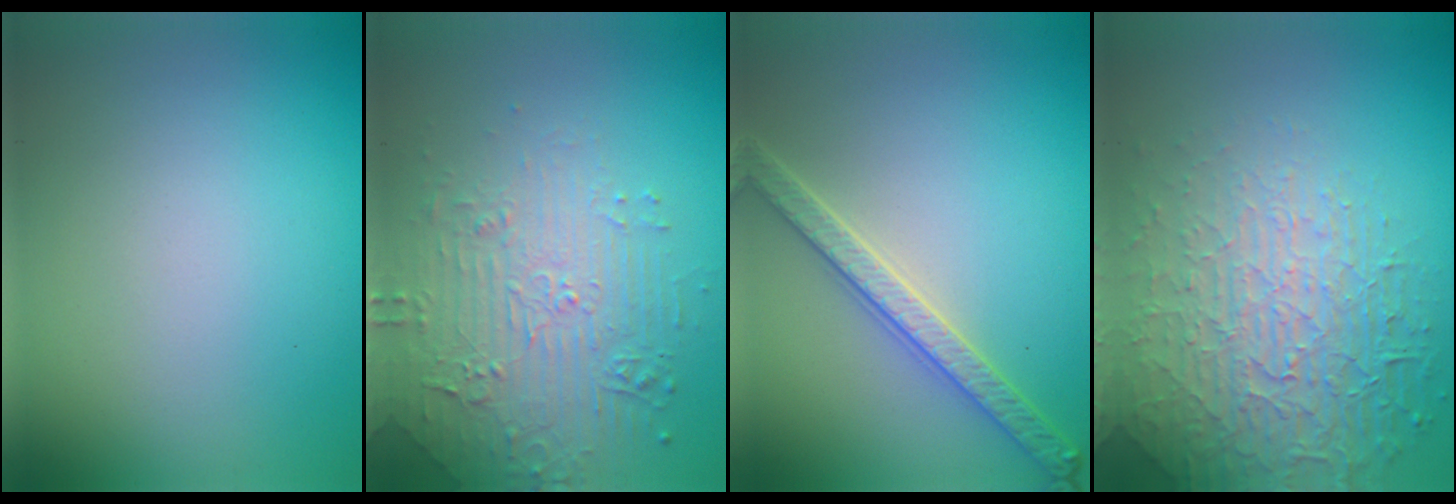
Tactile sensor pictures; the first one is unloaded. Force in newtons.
{"total": 5.0, "press": 3.9, "slide": 3.1}
{"total": 3.6, "press": 3.2, "slide": 1.6}
{"total": 7.6, "press": 5.5, "slide": 5.2}